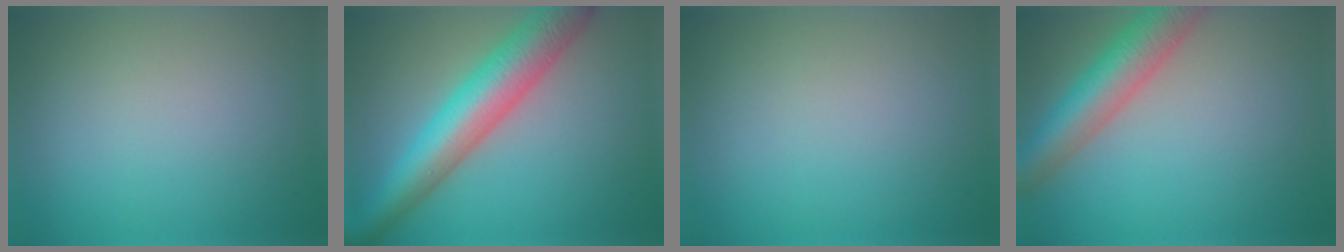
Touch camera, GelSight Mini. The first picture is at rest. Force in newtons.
{"total": 8.4, "press": 8.4, "slide": 0.4}
{"total": 0.0}
{"total": 6.5, "press": 6.5, "slide": 0.5}